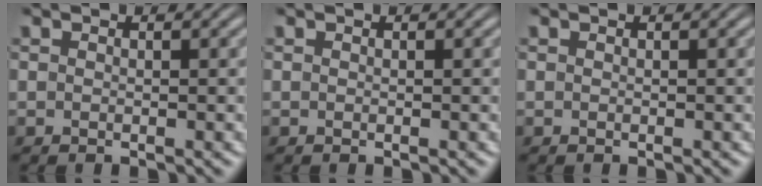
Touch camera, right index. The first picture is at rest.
{"total": 0.0}
{"total": 0.0}